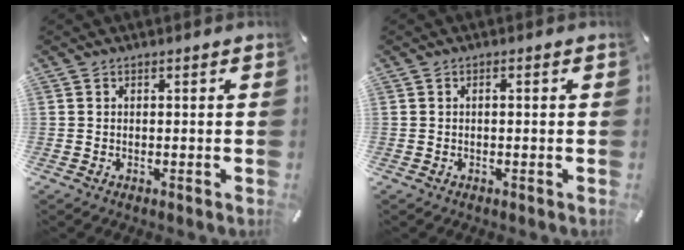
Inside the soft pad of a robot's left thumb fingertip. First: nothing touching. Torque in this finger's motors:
{"motor_torque": [0.08, -0.42, -0.04, 0.04, -0.07]}